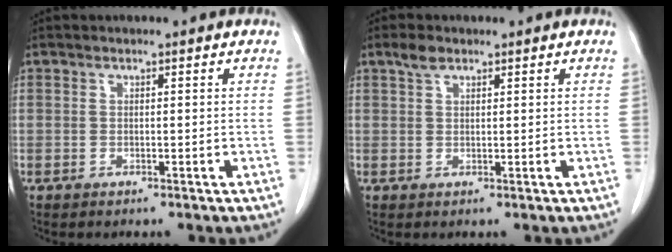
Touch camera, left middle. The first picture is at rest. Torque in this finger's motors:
{"motor_torque": [0.34, -0.17, -0.12, 0.00]}